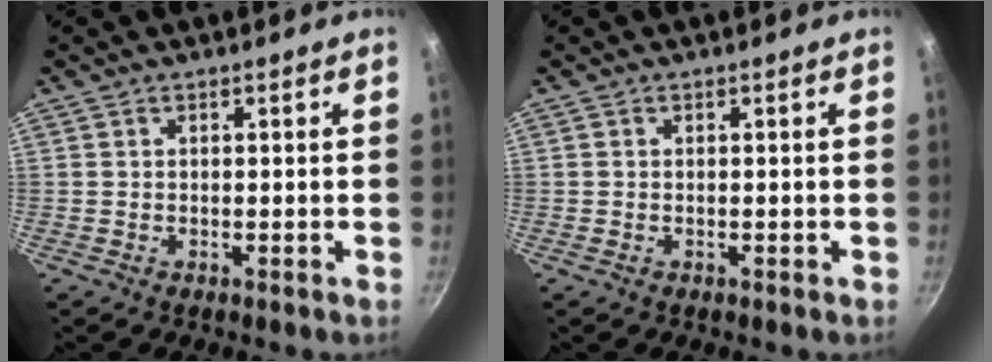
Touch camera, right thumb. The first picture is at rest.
{"total": 0.0}